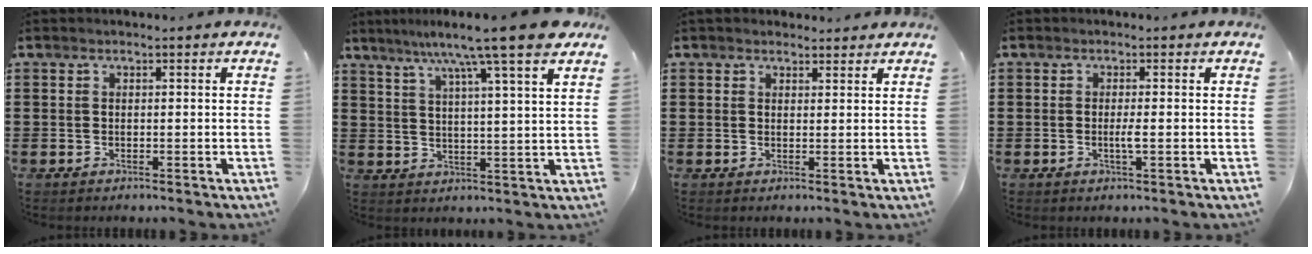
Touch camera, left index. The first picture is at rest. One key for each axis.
{"total": 9.9, "fx": 7.6, "fy": -0.8, "fz": 6.3, "tx": -0.127, "ty": -0.026, "tz": 0.122}
{"total": 1.9, "fx": 1.6, "fy": 0.8, "fz": 0.1, "tx": -0.006, "ty": 0.005, "tz": 0.032}
{"total": 1.7, "fx": -0.3, "fy": 0.0, "fz": 1.7, "tx": -0.032, "ty": -0.002, "tz": -0.006}